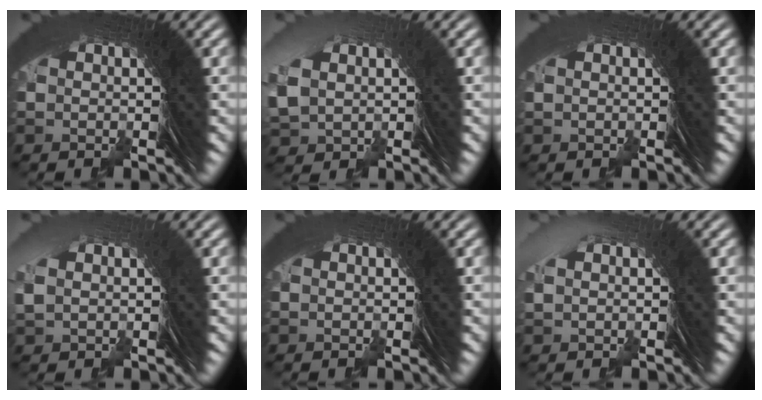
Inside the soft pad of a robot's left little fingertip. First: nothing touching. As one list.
[{"total": 0.9, "force": [0.3, 0.8, 0.2], "torque": [-0.021, 0.006, 0.014]}, {"total": 0.8, "force": [-0.1, -0.5, -0.6], "torque": [0.011, 0.004, 0.000]}, {"total": 0.6, "force": [0.0, -0.5, -0.3], "torque": [-0.005, 0.010, 0.007]}, {"total": 0.6, "force": [-0.3, -0.3, -0.4], "torque": [0.007, 0.001, -0.005]}, {"total": 0.6, "force": [0.1, -0.5, -0.3], "torque": [-0.003, 0.012, 0.005]}]